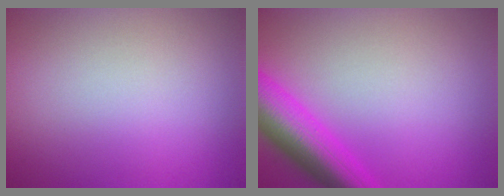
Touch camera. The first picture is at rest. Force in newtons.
{"total": 6.6, "press": 6.6, "slide": 0.3}